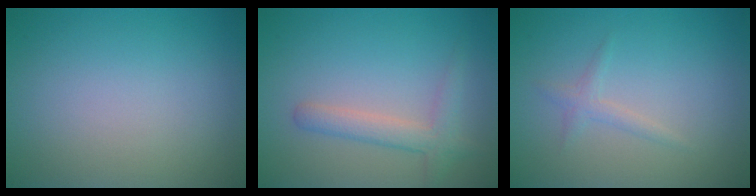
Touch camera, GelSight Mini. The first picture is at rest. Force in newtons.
{"total": 2.6, "press": 2.6, "slide": 0.2}
{"total": 1.1, "press": 1.1, "slide": 0.0}